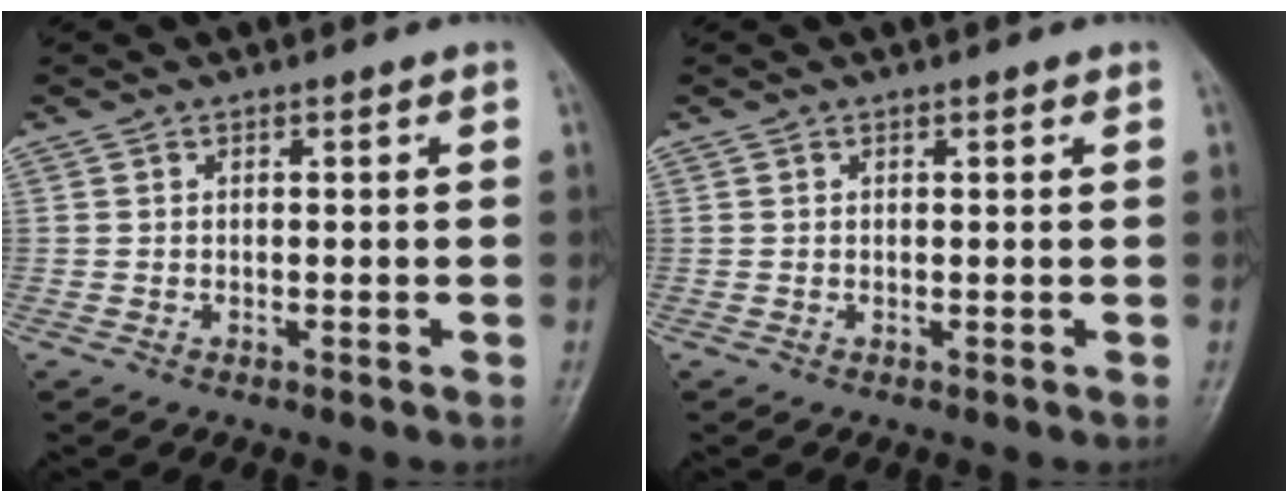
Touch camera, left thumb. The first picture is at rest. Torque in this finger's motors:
{"motor_torque": [-0.08, -0.02, -0.07, -0.07, 0.00]}